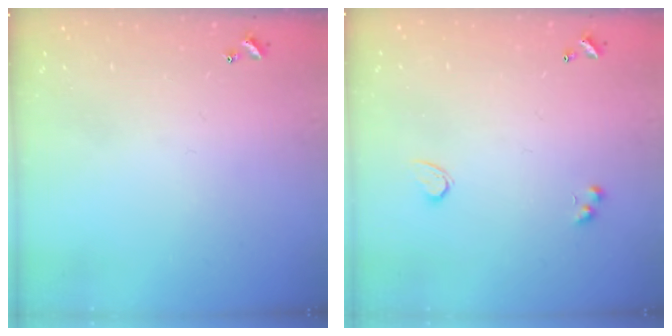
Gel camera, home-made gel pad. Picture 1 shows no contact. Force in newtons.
{"total": 1.9, "press": 1.5, "slide": 1.1}